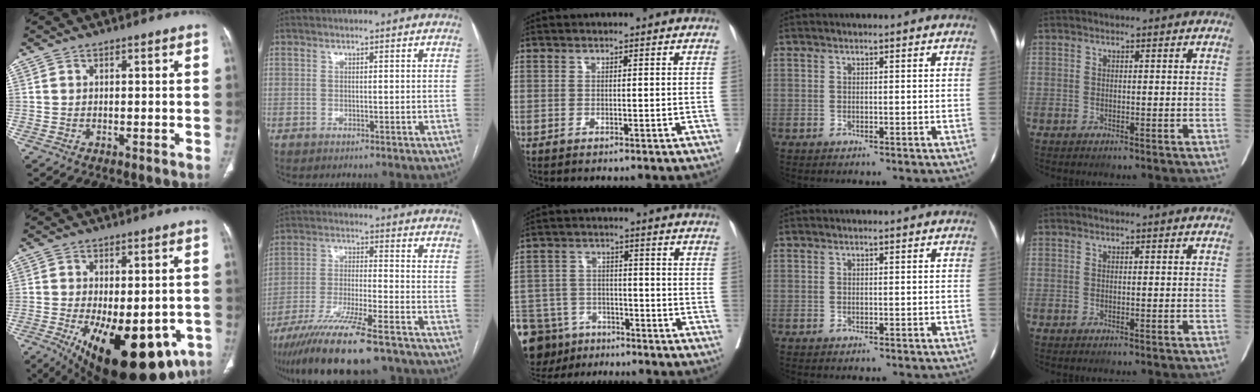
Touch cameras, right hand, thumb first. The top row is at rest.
{"thumb": {"total": 23.6, "force": [-9.6, 11.1, 18.5], "torque": [-0.221, -0.017, -0.116]}, "index": {"total": 17.5, "force": [-13.5, 2.0, 11.1], "torque": [-0.196, -0.045, -0.229]}, "middle": {"total": 14.1, "force": [-10.3, 8.5, 4.5], "torque": [-0.113, 0.004, -0.163]}}